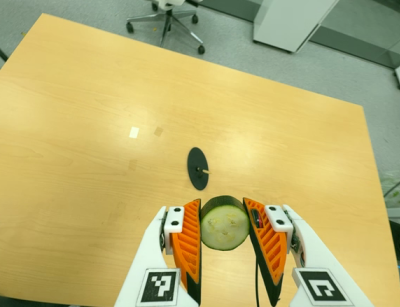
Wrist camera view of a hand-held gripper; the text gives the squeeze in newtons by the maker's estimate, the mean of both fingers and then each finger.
{"total": 12.5, "left": 11.2, "right": 13.9}